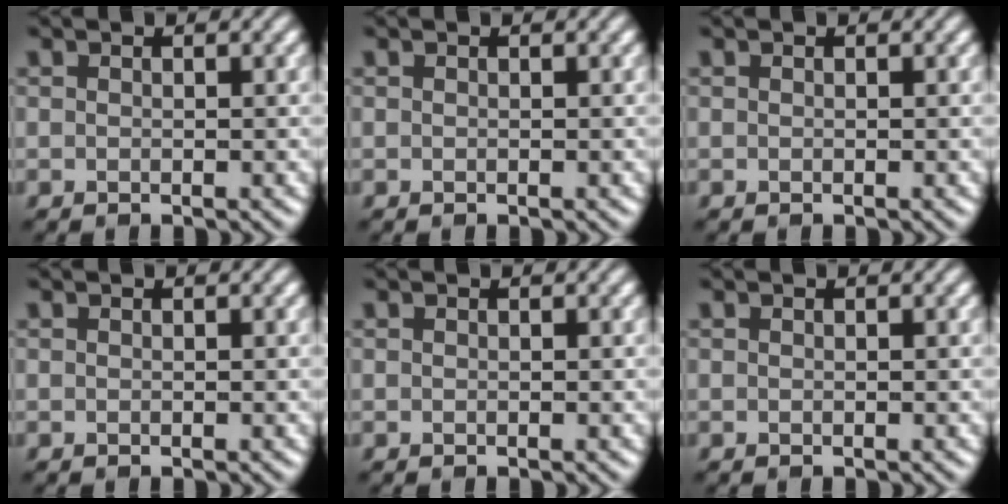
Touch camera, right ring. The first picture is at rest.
{"total": 0.0}
{"total": 0.0}
{"total": 0.0}
{"total": 0.0}
{"total": 0.0}